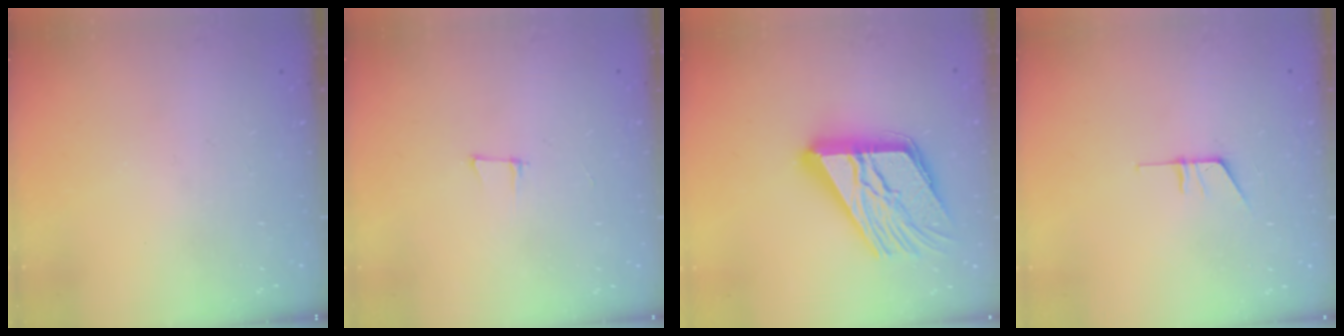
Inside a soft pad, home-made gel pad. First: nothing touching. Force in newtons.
{"total": 5.8, "press": 5.1, "slide": 2.8}
{"total": 22.9, "press": 22.8, "slide": 2.3}
{"total": 5.4, "press": 5.4, "slide": 0.5}